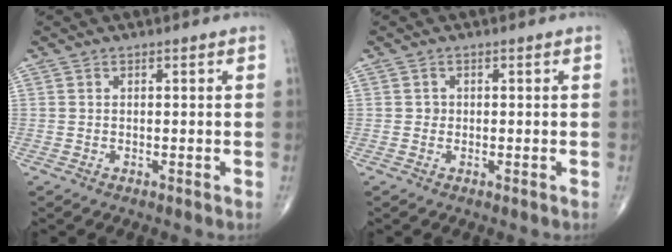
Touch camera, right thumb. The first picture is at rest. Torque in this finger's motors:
{"motor_torque": [0.21, 0.15, -0.02, -0.07, -0.01]}